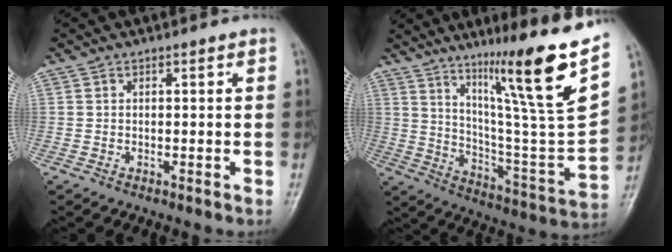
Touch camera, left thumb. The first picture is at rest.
{"total": 24.0, "force": [14.0, 1.2, 19.5], "torque": [-0.272, -0.067, 0.234]}